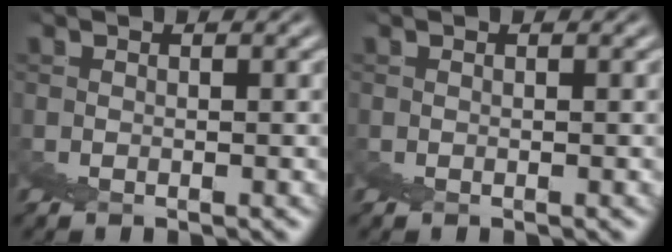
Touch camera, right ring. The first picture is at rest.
{"total": 0.0}